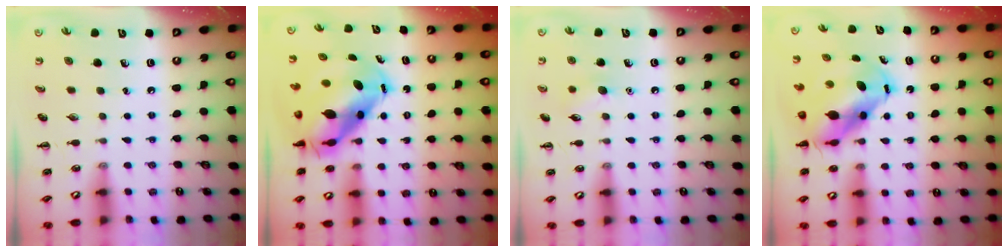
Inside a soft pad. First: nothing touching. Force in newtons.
{"total": 11.0, "press": 10.7, "slide": 2.7}
{"total": 6.7, "press": 6.5, "slide": 1.8}
{"total": 8.2, "press": 7.9, "slide": 2.3}